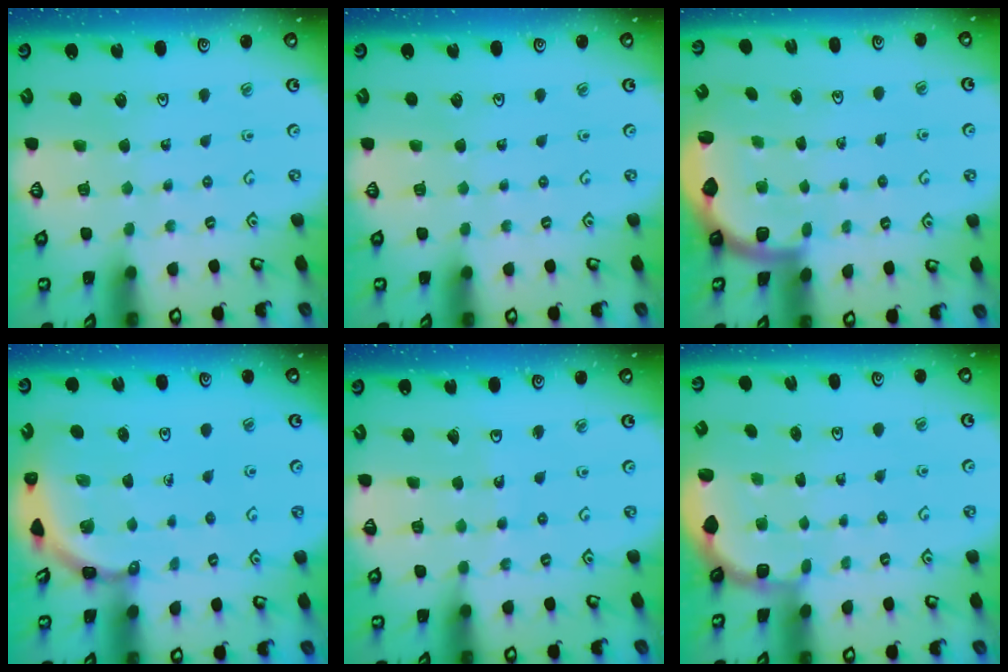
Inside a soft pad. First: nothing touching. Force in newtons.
{"total": 0.0}
{"total": 2.0, "press": 2.0, "slide": 0.5}
{"total": 3.5, "press": 3.5, "slide": 0.2}
{"total": 2.9, "press": 2.9, "slide": 0.3}
{"total": 1.8, "press": 1.7, "slide": 0.7}